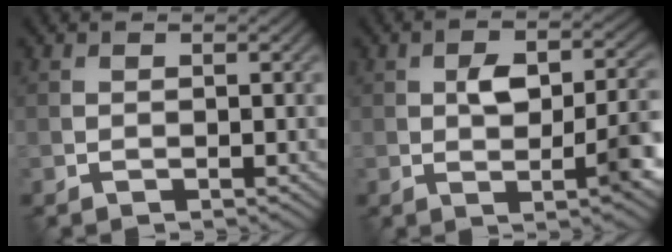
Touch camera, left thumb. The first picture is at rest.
{"total": 8.6, "force": [-0.5, 3.8, 7.7], "torque": [-0.110, 0.003, -0.010]}